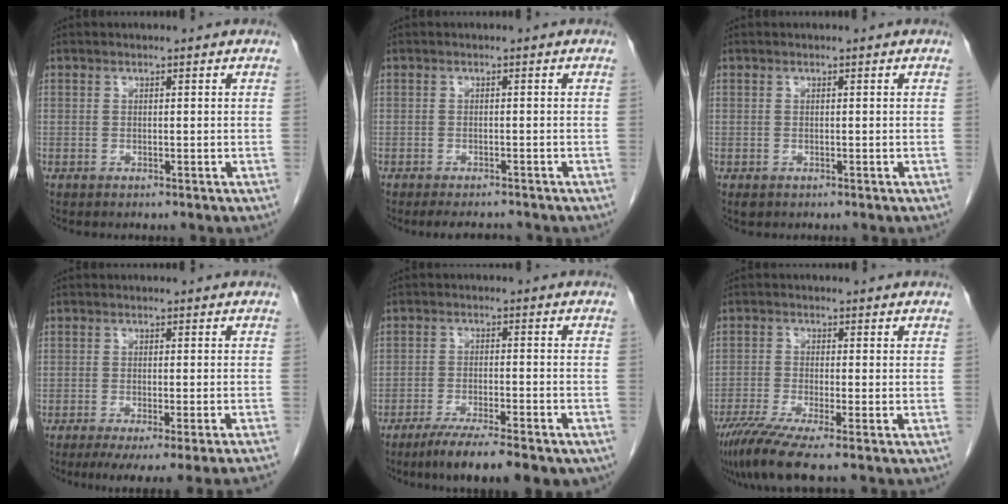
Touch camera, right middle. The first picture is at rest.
{"total": 4.1, "force": [-3.8, 1.0, 1.4], "torque": [-0.016, -0.007, -0.054]}
{"total": 0.6, "force": [-0.3, 0.5, 0.3], "torque": [-0.007, 0.002, 0.000]}
{"total": 10.6, "force": [-9.0, -1.3, 5.4], "torque": [-0.044, -0.031, -0.119]}
{"total": 12.2, "force": [-9.2, 2.1, 7.7], "torque": [-0.107, -0.016, -0.136]}
{"total": 7.4, "force": [-5.6, -0.4, 4.9], "torque": [-0.084, -0.022, -0.097]}